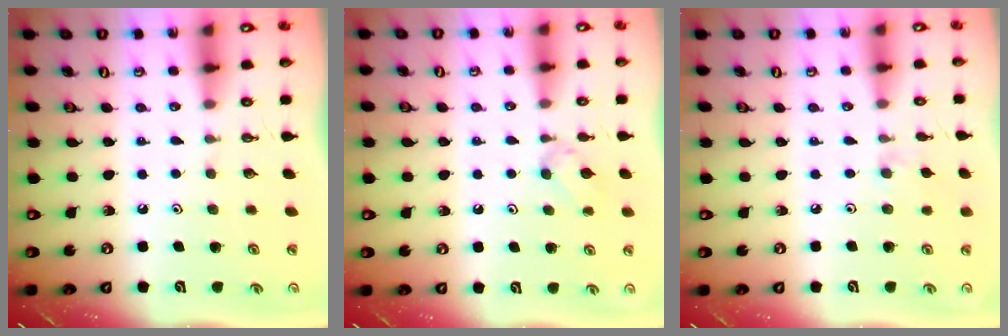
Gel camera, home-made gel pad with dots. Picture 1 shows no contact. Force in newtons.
{"total": 3.4, "press": 3.3, "slide": 0.6}
{"total": 2.7, "press": 2.6, "slide": 0.5}